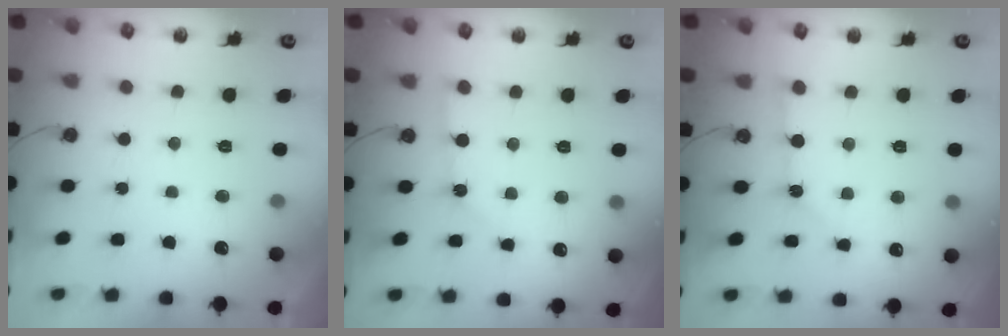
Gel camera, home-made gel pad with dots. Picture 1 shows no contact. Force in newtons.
{"total": 2.0, "press": 2.0, "slide": 0.2}
{"total": 2.1, "press": 2.1, "slide": 0.3}